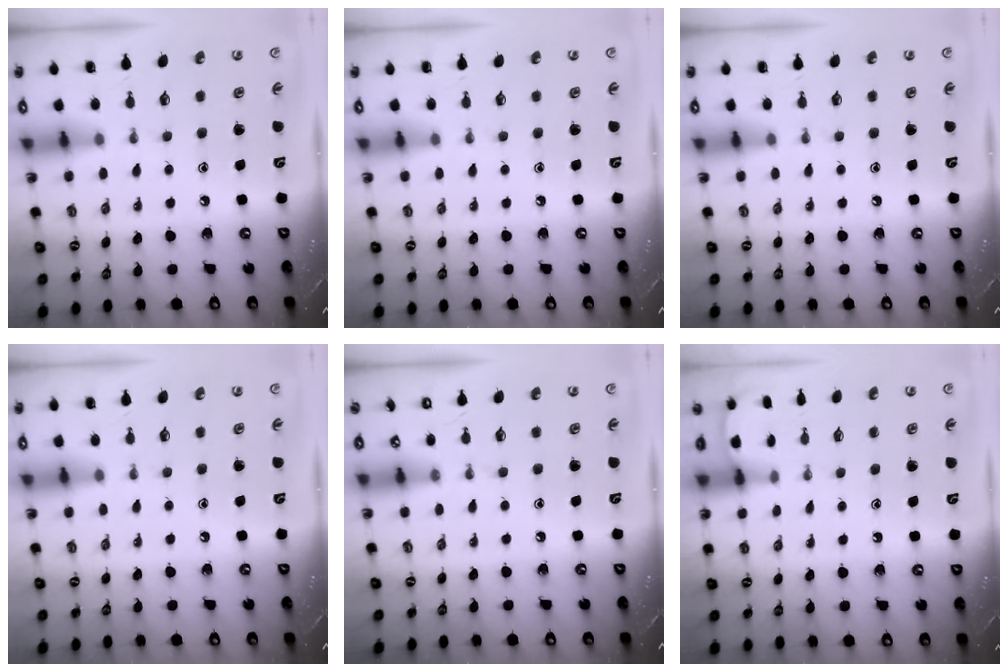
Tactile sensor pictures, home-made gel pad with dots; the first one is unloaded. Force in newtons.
{"total": 0.0}
{"total": 0.0}
{"total": 0.0}
{"total": 0.0}
{"total": 0.9, "press": 0.9, "slide": 0.1}